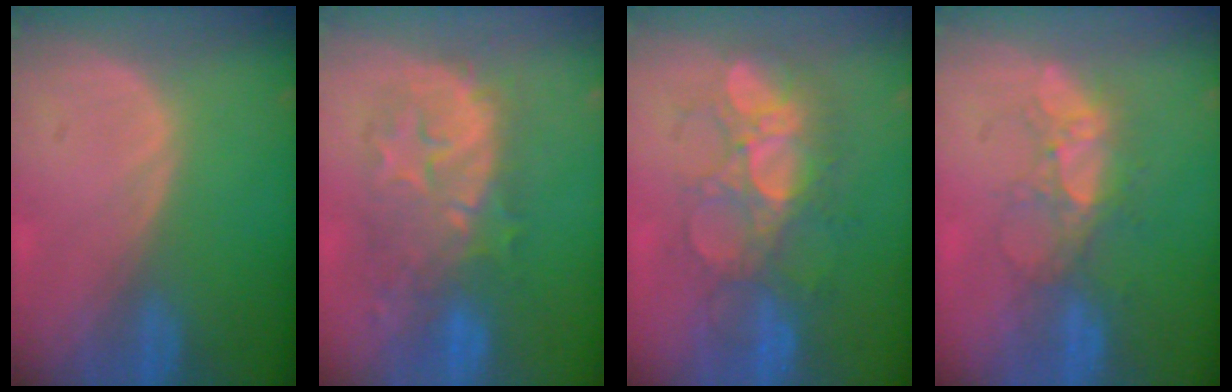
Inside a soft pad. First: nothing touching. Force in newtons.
{"total": 9.4, "press": 9.2, "slide": 1.7}
{"total": 8.7, "press": 8.6, "slide": 1.6}
{"total": 5.6, "press": 5.4, "slide": 1.6}